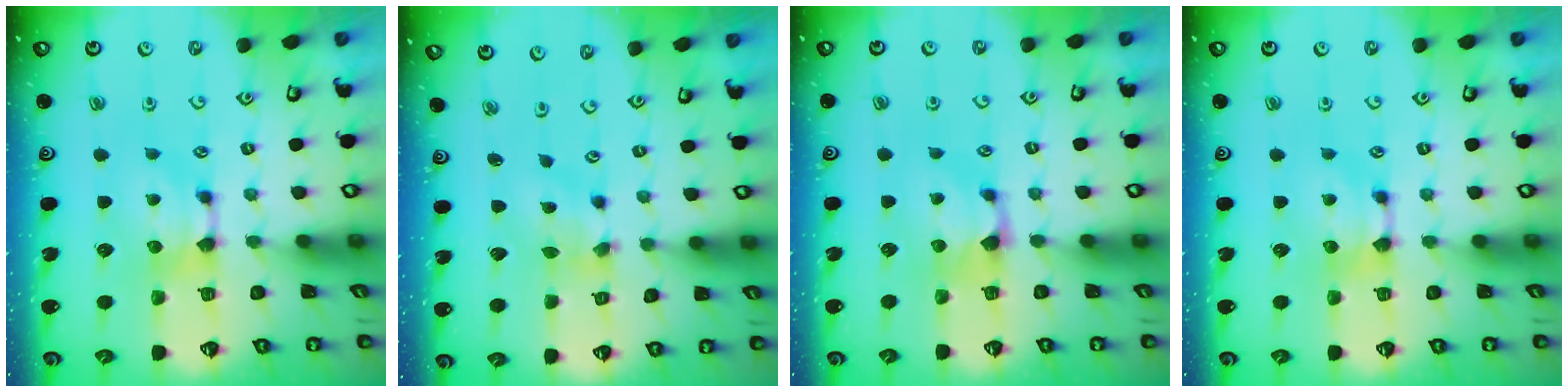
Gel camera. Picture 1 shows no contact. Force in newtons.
{"total": 1.9, "press": 1.4, "slide": 1.3}
{"total": 0.9, "press": 0.5, "slide": 0.7}
{"total": 0.0}